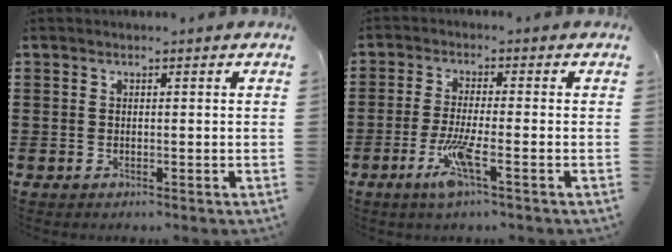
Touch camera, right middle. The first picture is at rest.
{"total": 6.2, "force": [-2.9, 0.5, 5.5], "torque": [-0.116, -0.015, -0.056]}